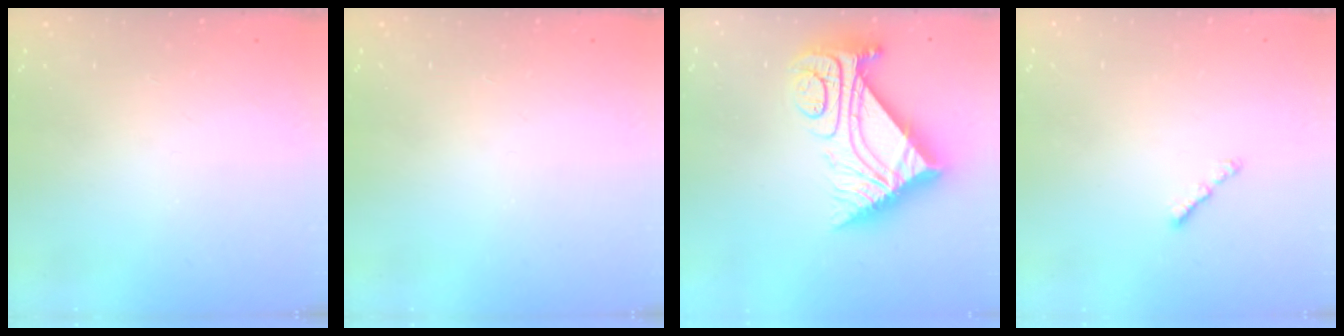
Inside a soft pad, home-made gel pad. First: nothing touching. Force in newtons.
{"total": 0.0}
{"total": 16.2, "press": 16.1, "slide": 1.5}
{"total": 1.6, "press": 1.5, "slide": 0.5}